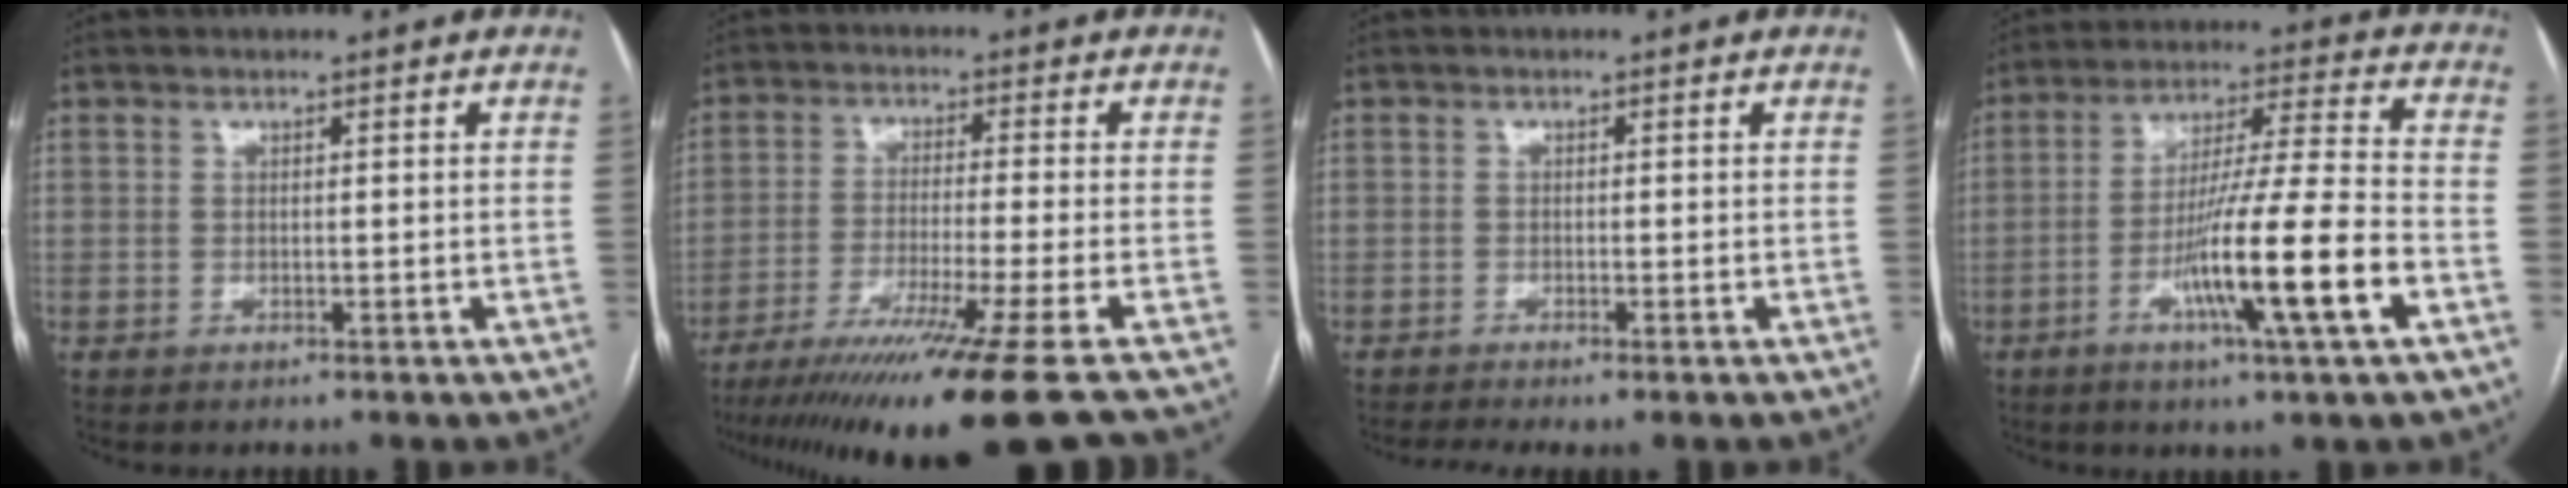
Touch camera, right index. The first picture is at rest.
{"total": 18.4, "force": [-14.1, -2.2, 11.7], "torque": [-0.165, -0.061, -0.229]}
{"total": 3.7, "force": [-2.8, 0.1, 2.4], "torque": [-0.036, -0.006, -0.043]}
{"total": 15.4, "force": [-5.6, -0.8, 14.3], "torque": [-0.255, -0.011, -0.100]}